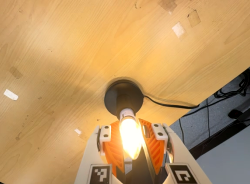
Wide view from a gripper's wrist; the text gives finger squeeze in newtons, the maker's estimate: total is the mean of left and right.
{"total": 15.2, "left": 14.1, "right": 16.3}